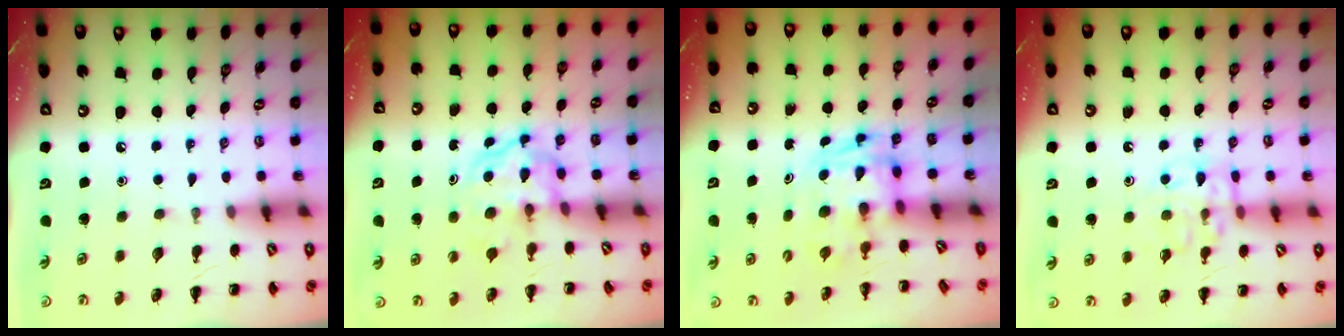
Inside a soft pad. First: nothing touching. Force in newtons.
{"total": 3.9, "press": 3.9, "slide": 0.5}
{"total": 2.6, "press": 2.6, "slide": 0.5}
{"total": 11.7, "press": 11.7, "slide": 1.2}